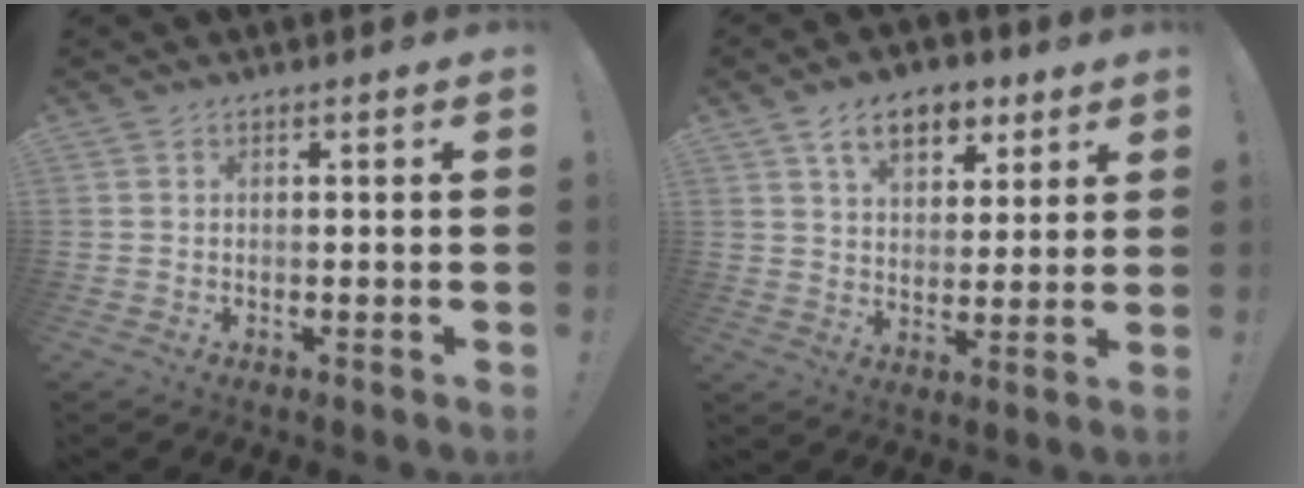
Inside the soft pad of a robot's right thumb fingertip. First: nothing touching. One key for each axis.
{"total": 11.8, "fx": 6.4, "fy": 7.2, "fz": 6.8, "tx": -0.102, "ty": -0.019, "tz": 0.119}